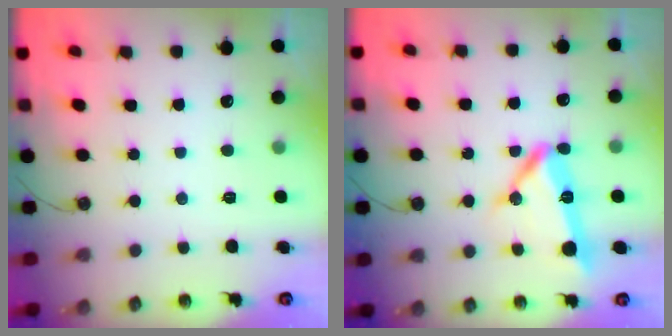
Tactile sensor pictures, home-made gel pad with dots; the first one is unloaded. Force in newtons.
{"total": 16.0, "press": 16.0, "slide": 1.3}